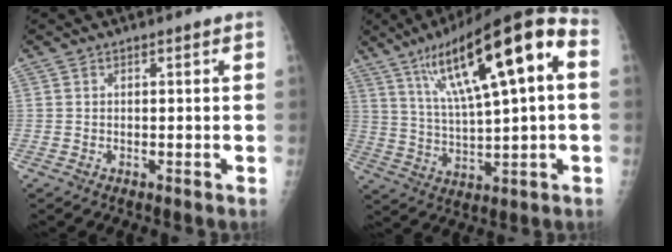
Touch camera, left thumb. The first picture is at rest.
{"total": 21.6, "force": [6.7, 5.3, 19.9], "torque": [-0.315, 0.020, 0.110]}